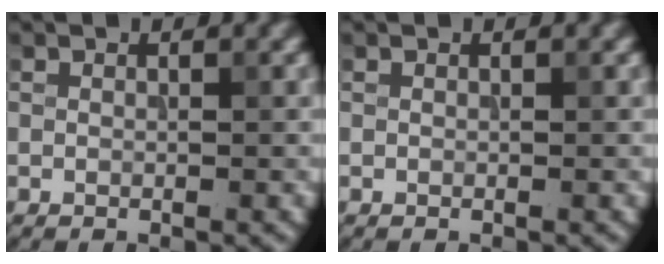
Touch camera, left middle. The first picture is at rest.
{"total": 0.0}